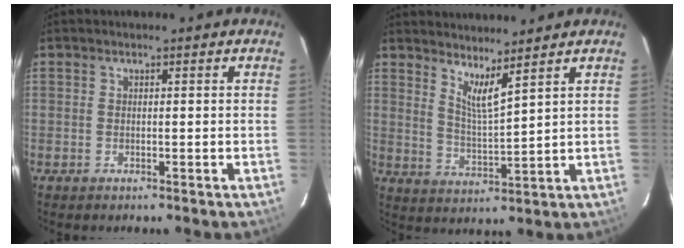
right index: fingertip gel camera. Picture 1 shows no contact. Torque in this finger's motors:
{"motor_torque": [-0.12, 0.11, 0.00, 0.01]}